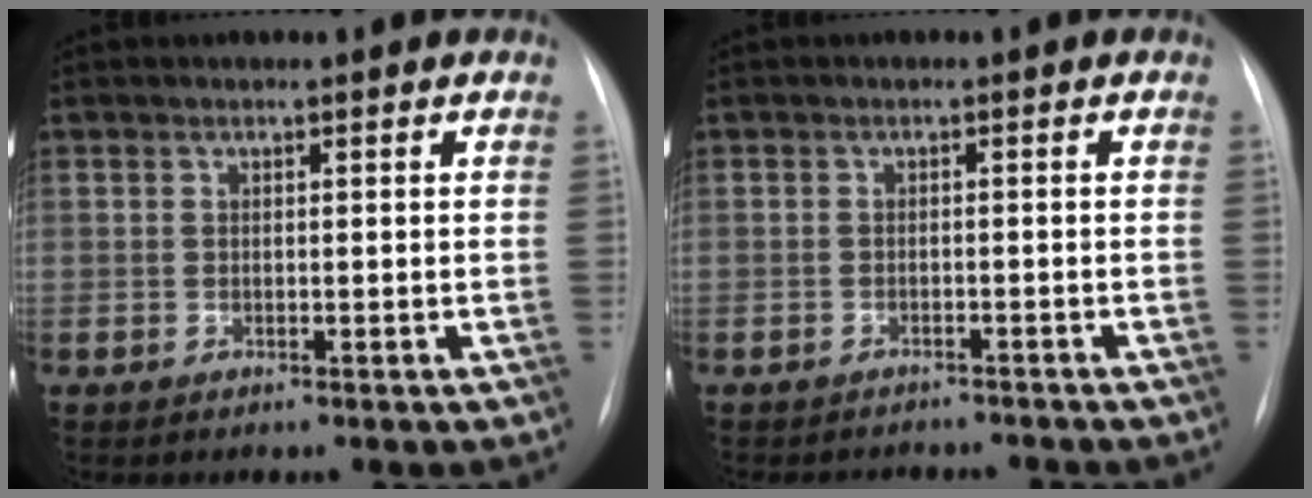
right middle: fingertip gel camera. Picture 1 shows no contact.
{"total": 5.2, "force": [-4.9, 1.7, 0.8], "torque": [-0.007, 0.001, -0.057]}